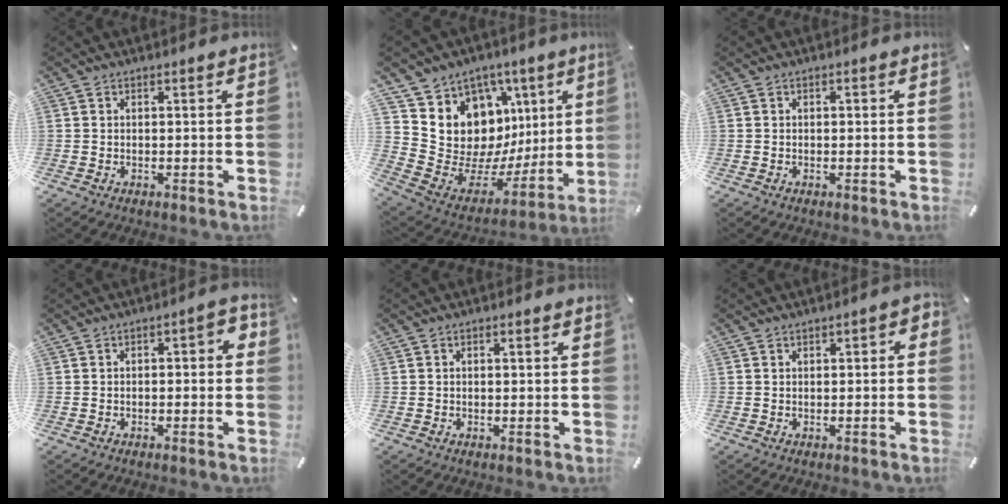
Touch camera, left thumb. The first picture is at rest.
{"total": 13.8, "force": [4.9, 12.1, 4.6], "torque": [-0.050, -0.084, 0.117]}
{"total": 0.7, "force": [-0.2, 0.3, 0.6], "torque": [-0.013, 0.000, -0.003]}
{"total": 3.5, "force": [-1.6, 1.4, 2.8], "torque": [-0.047, 0.018, -0.032]}
{"total": 0.9, "force": [-0.2, 0.4, 0.9], "torque": [-0.015, 0.001, -0.004]}
{"total": 2.3, "force": [-0.8, 1.1, 1.9], "torque": [-0.031, 0.006, -0.014]}